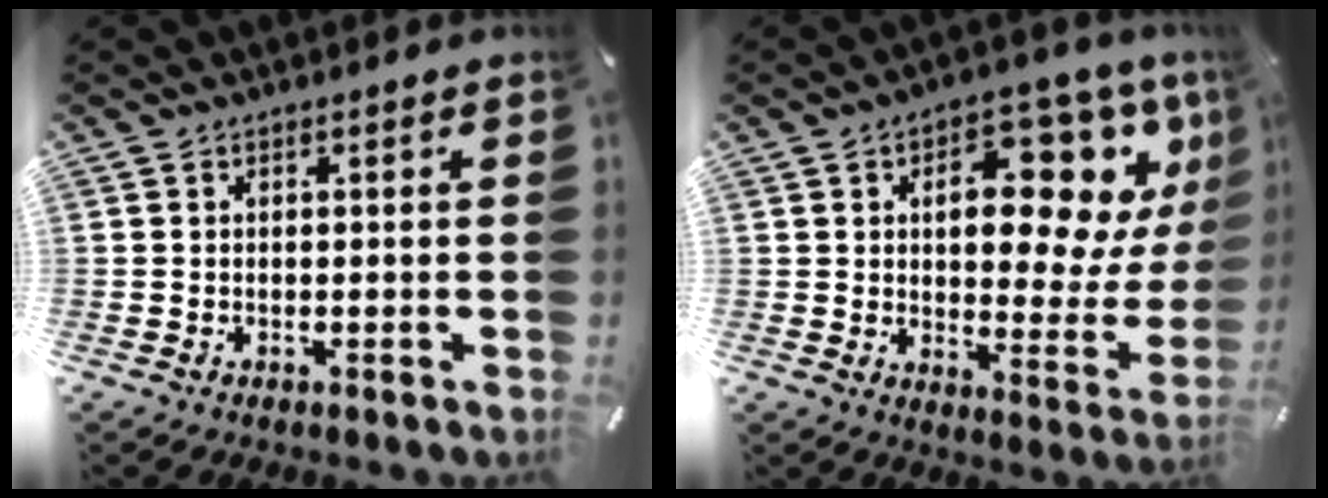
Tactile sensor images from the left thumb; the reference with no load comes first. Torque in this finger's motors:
{"motor_torque": [2.73, 1.90, 1.32, -0.26, 0.15]}